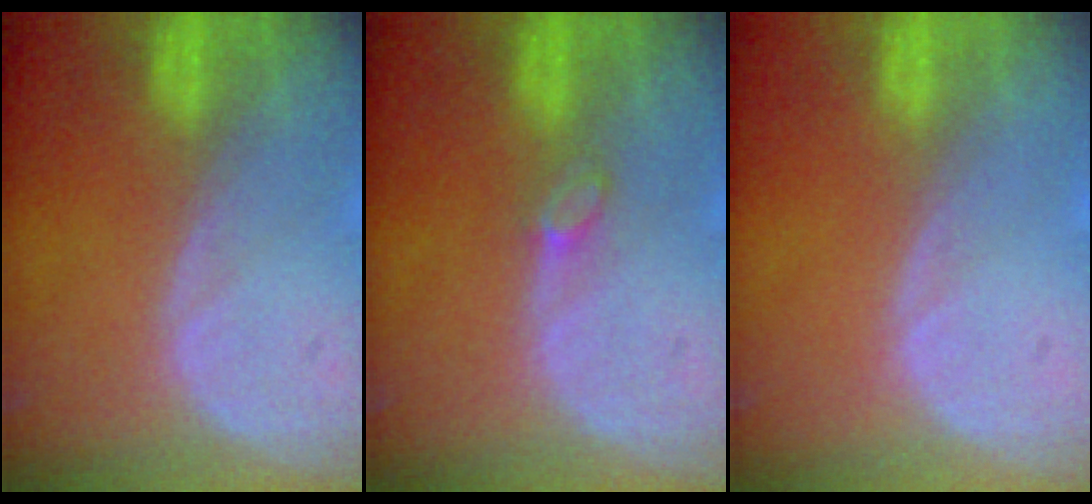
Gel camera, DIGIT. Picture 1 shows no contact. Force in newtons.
{"total": 1.4, "press": 1.4, "slide": 0.2}
{"total": 0.0}